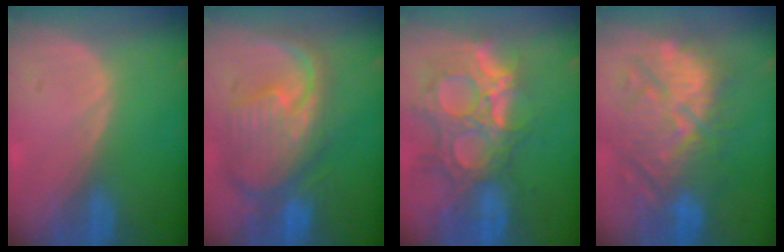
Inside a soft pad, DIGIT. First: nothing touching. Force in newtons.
{"total": 11.9, "press": 10.4, "slide": 5.9}
{"total": 13.3, "press": 11.4, "slide": 6.9}
{"total": 11.5, "press": 11.3, "slide": 2.5}